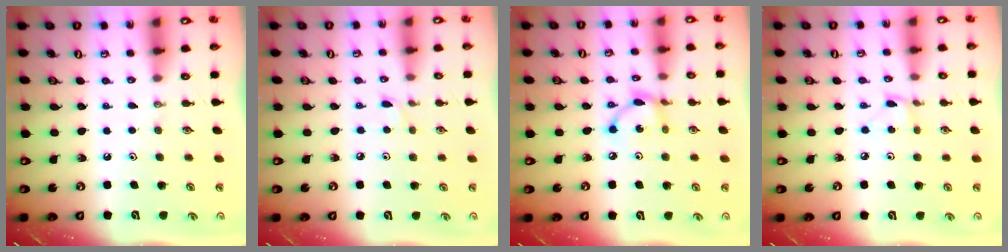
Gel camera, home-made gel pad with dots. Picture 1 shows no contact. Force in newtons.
{"total": 1.9, "press": 1.9, "slide": 0.2}
{"total": 7.6, "press": 7.6, "slide": 0.4}
{"total": 2.9, "press": 2.9, "slide": 0.4}